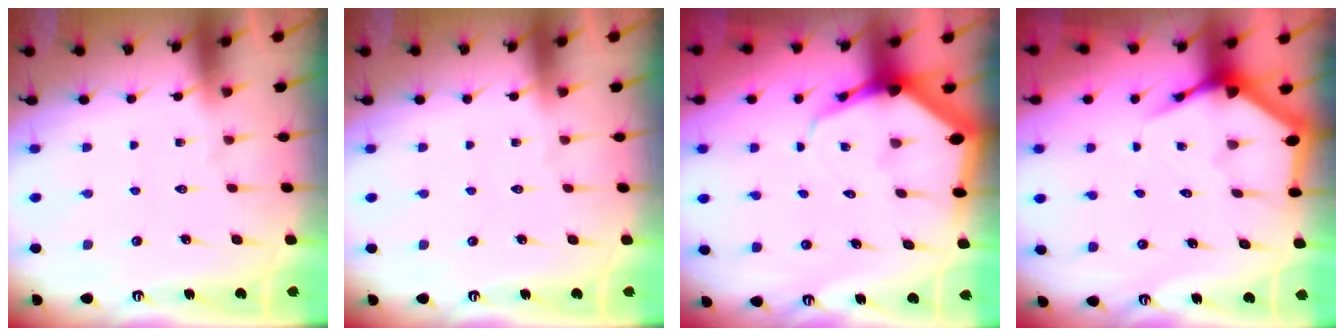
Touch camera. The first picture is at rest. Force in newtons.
{"total": 0.0}
{"total": 7.4, "press": 7.4, "slide": 0.8}
{"total": 5.0, "press": 5.0, "slide": 0.6}